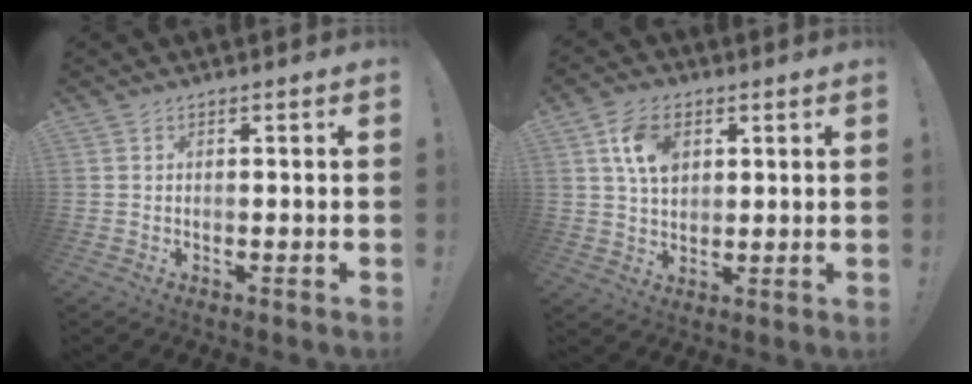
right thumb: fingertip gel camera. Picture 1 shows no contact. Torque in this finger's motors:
{"motor_torque": [1.56, 1.91, 0.50, -0.70, 0.02]}